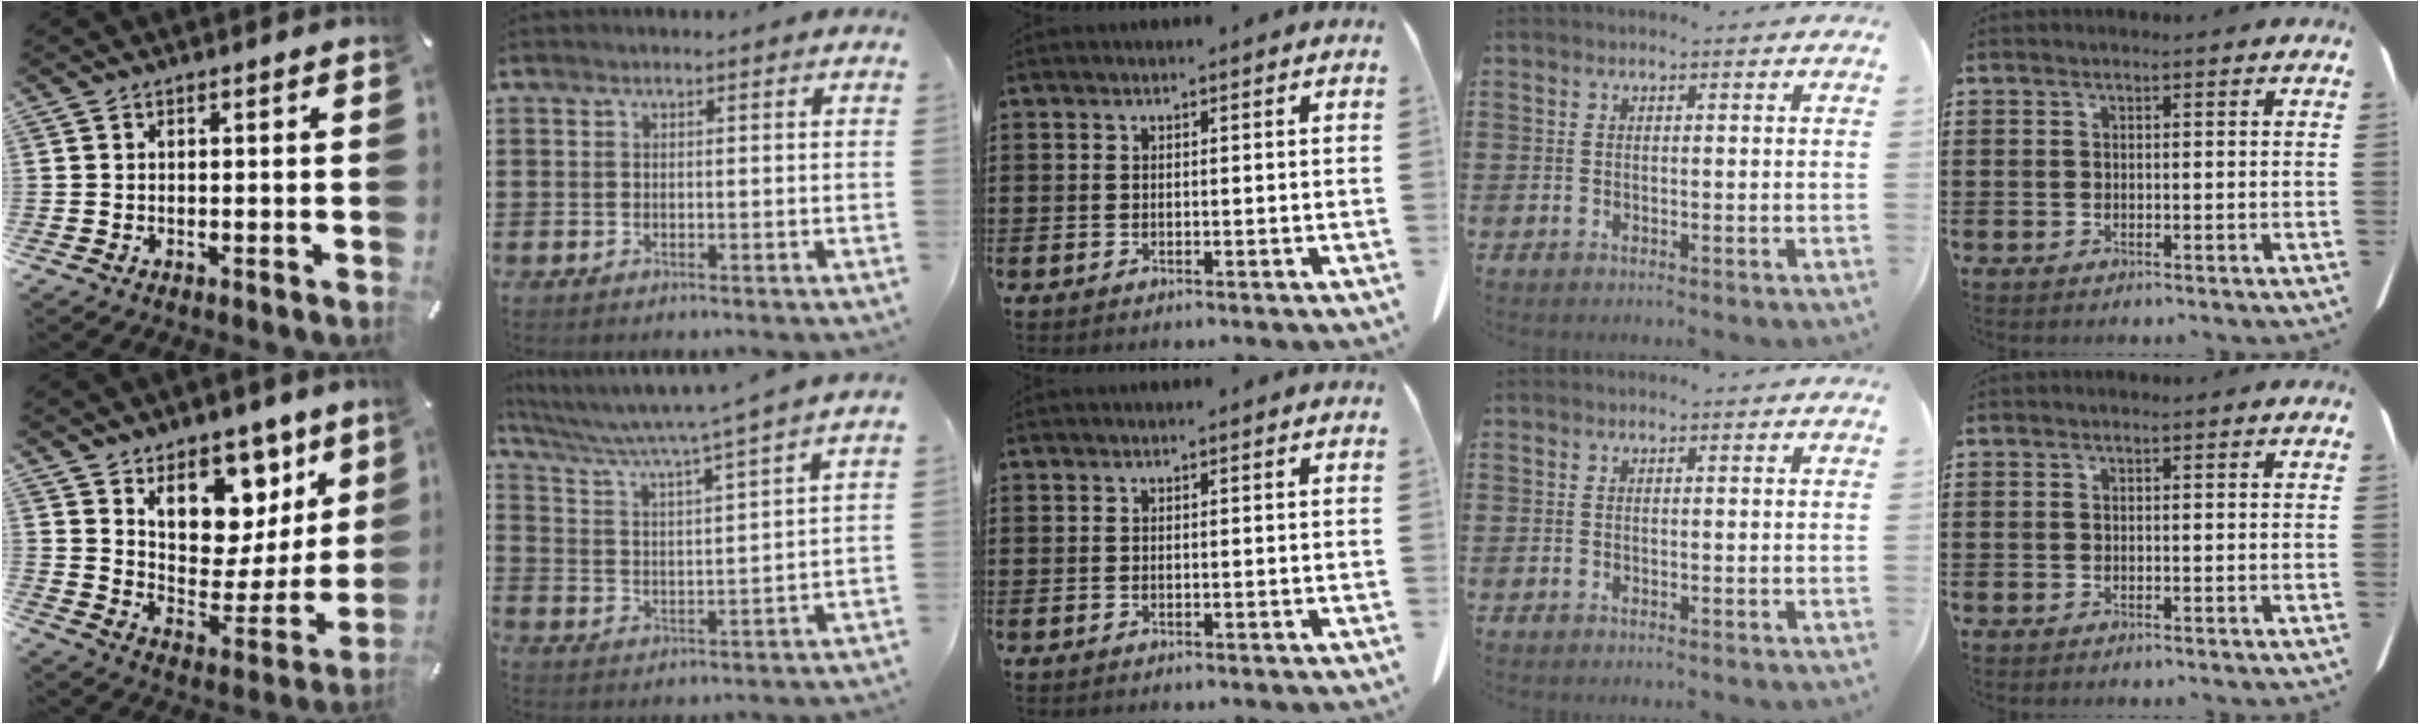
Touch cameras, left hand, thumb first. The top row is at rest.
{"thumb": {"total": 13.4, "force": [8.2, 9.6, 4.5], "torque": [-0.032, -0.095, 0.144]}, "index": {"total": 4.8, "force": [4.2, -1.3, 2.0], "torque": [-0.062, -0.040, 0.060]}}